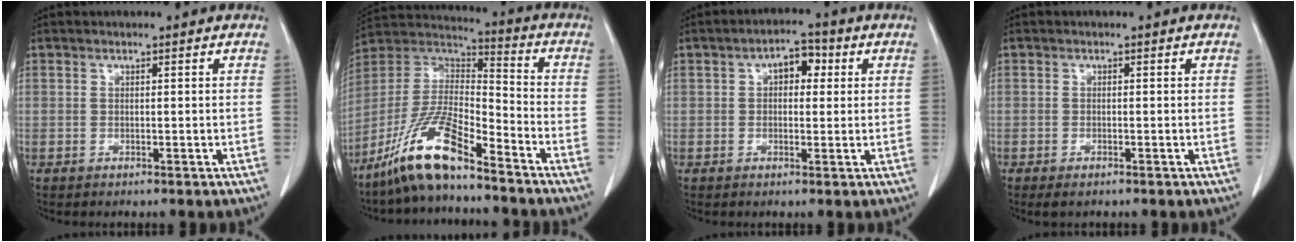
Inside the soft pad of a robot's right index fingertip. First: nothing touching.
{"total": 13.7, "force": [-9.9, 2.2, 9.2], "torque": [-0.189, 0.004, -0.188]}
{"total": 4.7, "force": [1.4, 2.6, 3.7], "torque": [-0.056, 0.020, 0.017]}
{"total": 1.3, "force": [-0.8, 0.5, 0.9], "torque": [-0.015, -0.002, -0.008]}